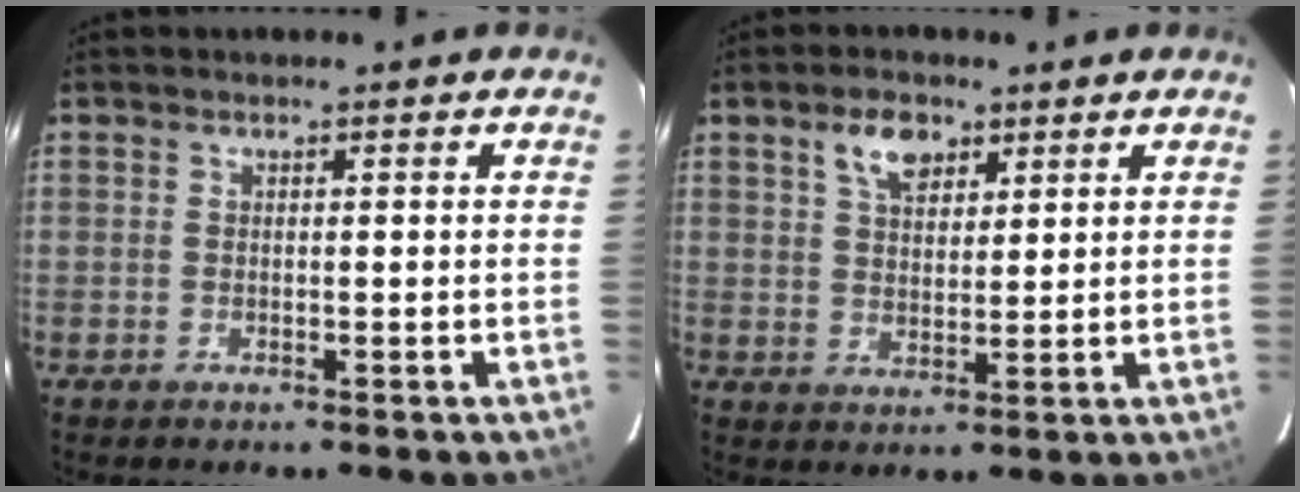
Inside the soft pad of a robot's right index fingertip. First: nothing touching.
{"total": 5.8, "force": [3.4, 3.2, 3.4], "torque": [-0.053, 0.010, 0.062]}